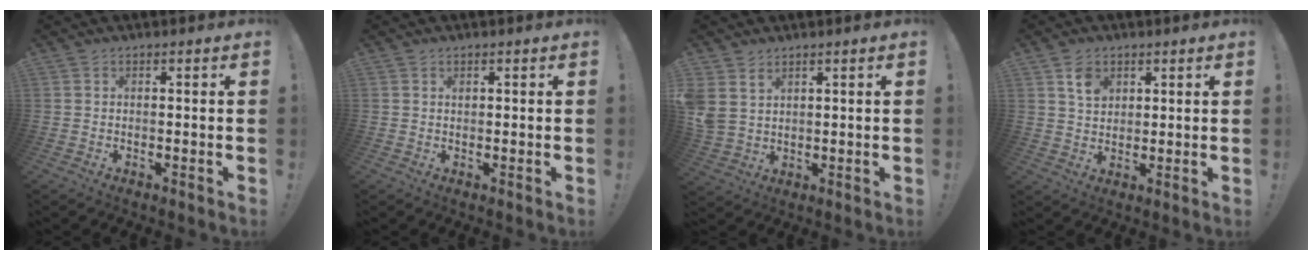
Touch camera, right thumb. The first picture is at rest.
{"total": 0.5, "force": [0.3, 0.3, 0.3], "torque": [-0.006, 0.000, 0.007]}
{"total": 5.1, "force": [2.7, 3.7, 2.3], "torque": [-0.052, -0.012, 0.055]}
{"total": 6.0, "force": [3.3, 4.4, 2.4], "torque": [-0.034, -0.009, 0.060]}